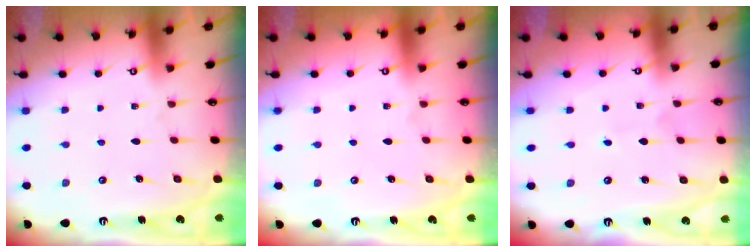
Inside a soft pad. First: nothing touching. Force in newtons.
{"total": 0.0}
{"total": 1.1, "press": 1.1, "slide": 0.1}